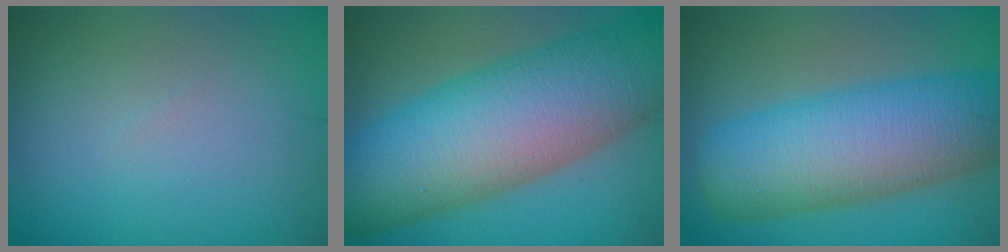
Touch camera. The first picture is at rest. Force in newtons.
{"total": 14.3, "press": 14.3, "slide": 0.2}
{"total": 10.8, "press": 10.8, "slide": 0.4}